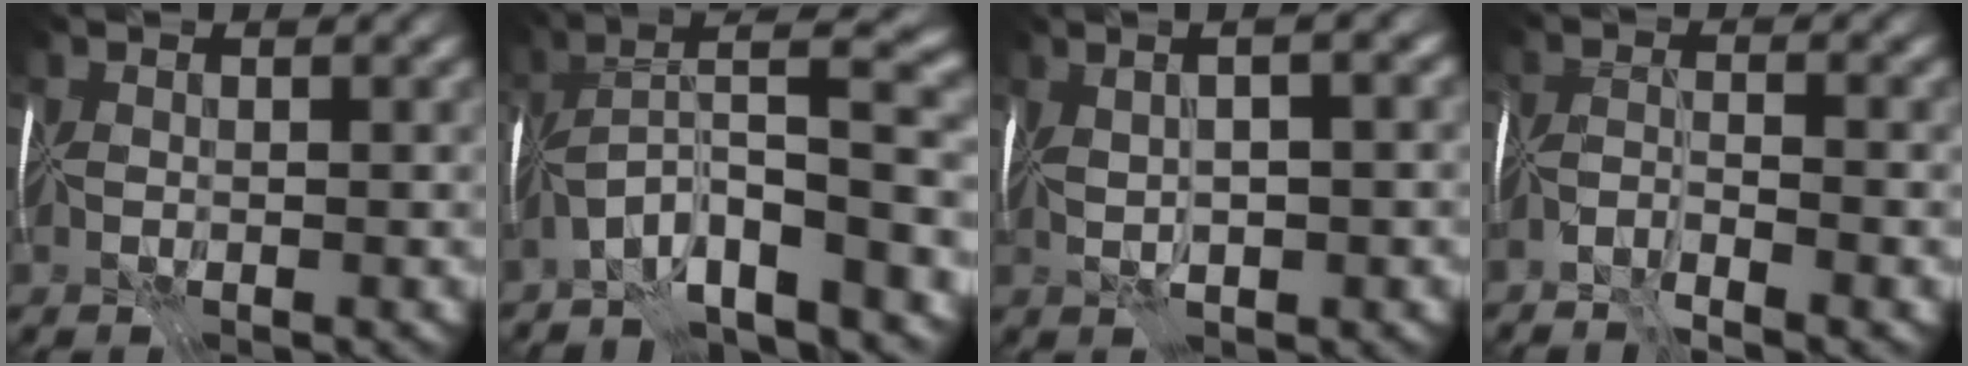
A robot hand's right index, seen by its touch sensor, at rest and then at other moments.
{"total": 8.9, "force": [-5.0, 1.0, 7.3], "torque": [-0.114, 0.016, -0.092]}
{"total": 5.3, "force": [1.7, 1.2, 4.9], "torque": [-0.063, 0.024, 0.016]}
{"total": 3.1, "force": [-2.9, -0.8, 0.9], "torque": [-0.021, -0.006, -0.055]}